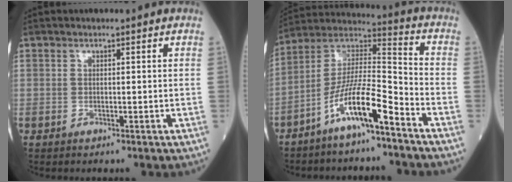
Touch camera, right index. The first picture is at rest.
{"total": 12.0, "force": [-7.1, 1.3, 9.5], "torque": [-0.184, 0.013, -0.138]}